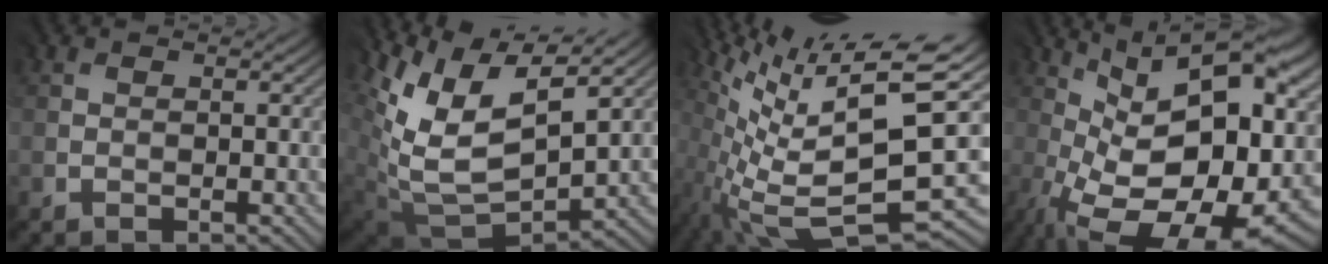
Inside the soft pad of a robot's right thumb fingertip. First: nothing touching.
{"total": 10.8, "force": [5.9, 5.3, 7.4], "torque": [-0.173, -0.005, 0.127]}
{"total": 12.7, "force": [0.2, 3.1, 12.3], "torque": [-0.228, -0.003, 0.026]}
{"total": 18.4, "force": [0.4, 9.3, 15.9], "torque": [-0.228, -0.012, 0.028]}